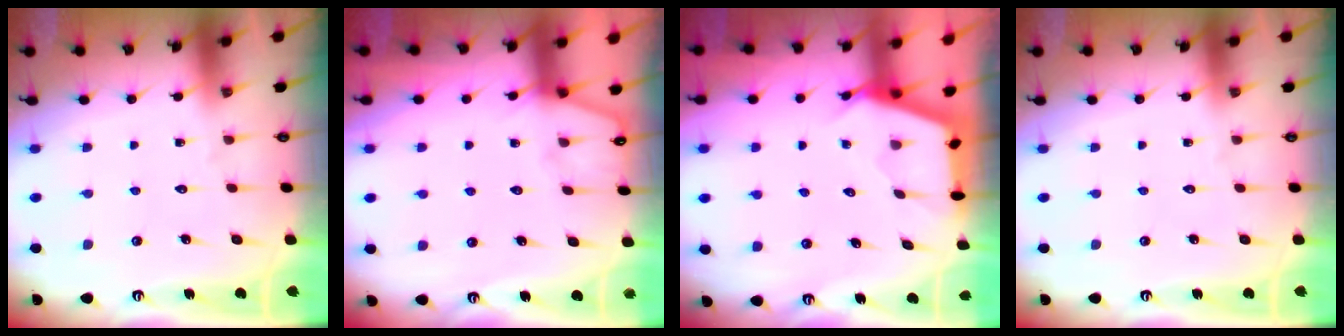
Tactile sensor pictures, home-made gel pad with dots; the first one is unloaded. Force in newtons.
{"total": 4.0, "press": 3.9, "slide": 0.6}
{"total": 2.7, "press": 2.7, "slide": 0.4}
{"total": 0.0}